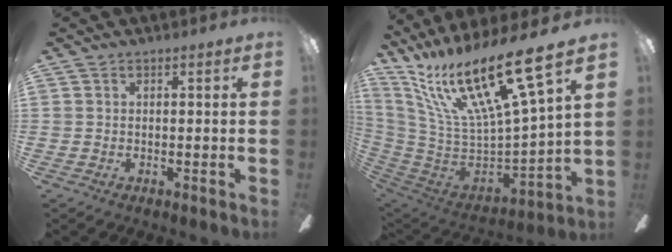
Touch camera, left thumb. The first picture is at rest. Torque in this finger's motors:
{"motor_torque": [2.62, 0.94, 0.96, -1.81, 0.22]}